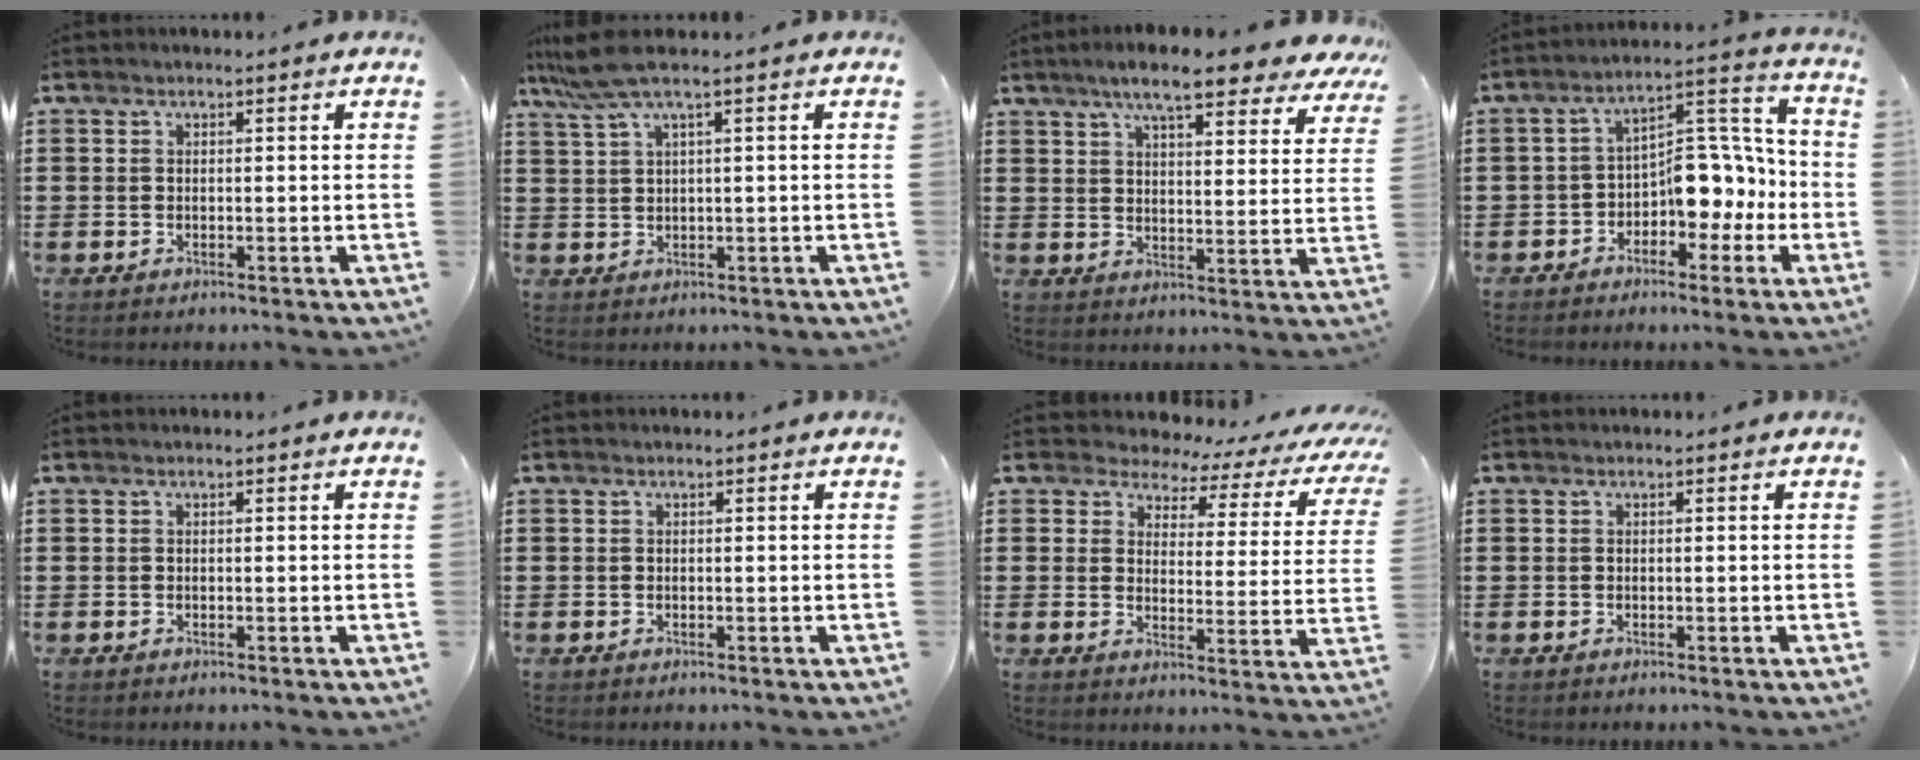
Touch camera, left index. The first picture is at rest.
{"total": 4.1, "force": [1.9, -0.1, 3.7], "torque": [-0.090, -0.005, 0.029]}
{"total": 8.7, "force": [7.1, 1.0, 4.8], "torque": [-0.097, -0.021, 0.124]}
{"total": 8.1, "force": [-2.4, 5.6, 5.2], "torque": [-0.074, -0.002, -0.049]}
{"total": 0.0}
{"total": 0.0}
{"total": 3.6, "force": [2.8, 1.9, 1.2], "torque": [-0.037, -0.018, 0.040]}
{"total": 0.0}